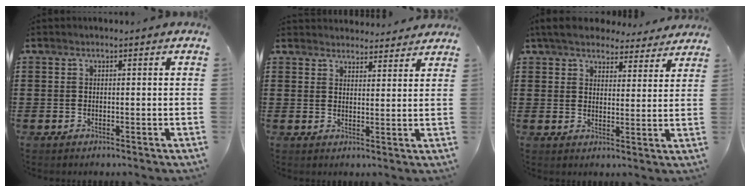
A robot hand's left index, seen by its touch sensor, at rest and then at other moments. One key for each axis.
{"total": 3.3, "fx": 3.3, "fy": 0.6, "fz": 0.0, "tx": -0.011, "ty": -0.010, "tz": 0.062}
{"total": 5.8, "fx": 5.4, "fy": 1.3, "fz": 1.6, "tx": -0.055, "ty": -0.018, "tz": 0.097}